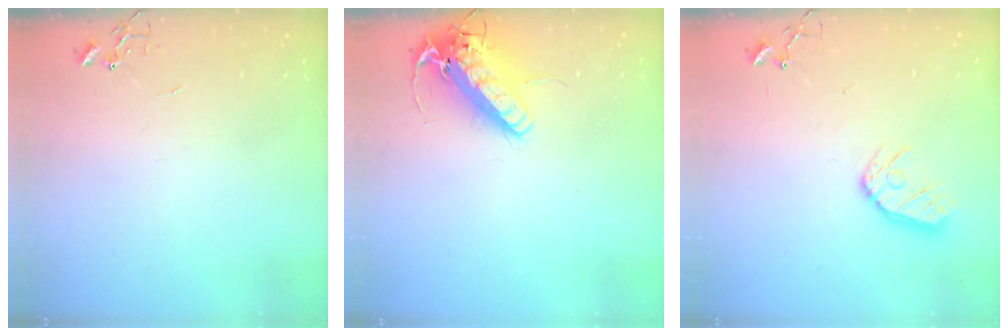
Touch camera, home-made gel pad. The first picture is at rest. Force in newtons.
{"total": 15.9, "press": 15.7, "slide": 2.8}
{"total": 10.8, "press": 10.8, "slide": 0.9}